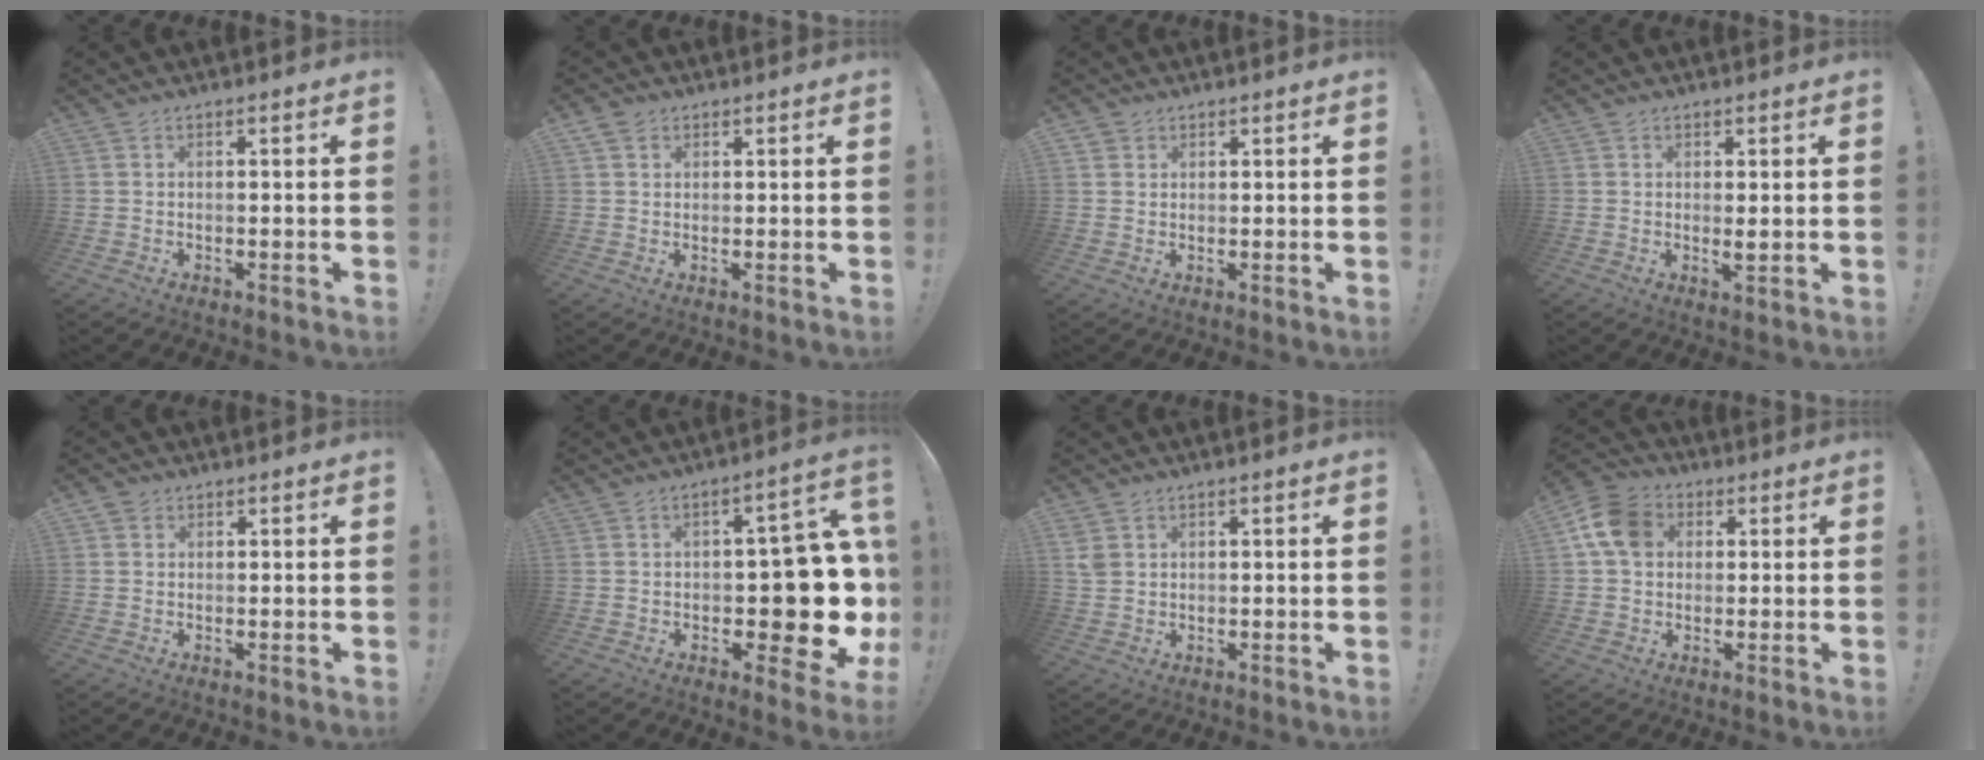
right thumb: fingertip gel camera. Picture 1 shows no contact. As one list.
[{"total": 2.6, "force": [1.6, 1.9, 0.9], "torque": [-0.012, -0.003, 0.030]}, {"total": 2.1, "force": [1.4, 1.5, 0.1], "torque": [0.002, -0.007, 0.025]}, {"total": 1.9, "force": [0.7, 0.4, 1.7], "torque": [-0.020, -0.012, 0.011]}, {"total": 1.8, "force": [1.1, 1.4, 0.2], "torque": [0.002, -0.004, 0.019]}, {"total": 13.8, "force": [-2.1, 6.7, 11.9], "torque": [-0.134, 0.009, -0.030]}, {"total": 3.2, "force": [1.5, 2.4, 1.4], "torque": [-0.022, -0.001, 0.030]}, {"total": 11.2, "force": [3.0, 8.8, 6.3], "torque": [-0.104, 0.005, 0.063]}]